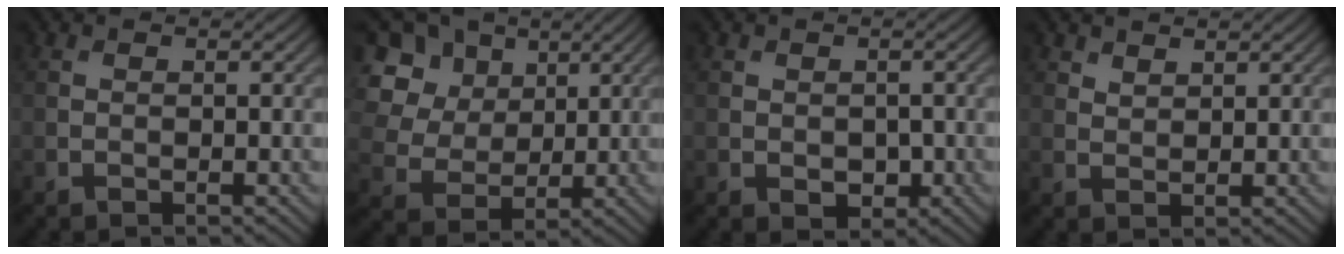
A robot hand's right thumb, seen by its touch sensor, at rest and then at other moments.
{"total": 12.1, "force": [4.7, 9.5, 5.9], "torque": [-0.185, 0.028, 0.105]}
{"total": 2.3, "force": [-0.5, 1.8, 1.4], "torque": [-0.025, -0.010, -0.005]}
{"total": 1.9, "force": [1.6, 0.8, 0.6], "torque": [-0.015, -0.001, 0.036]}